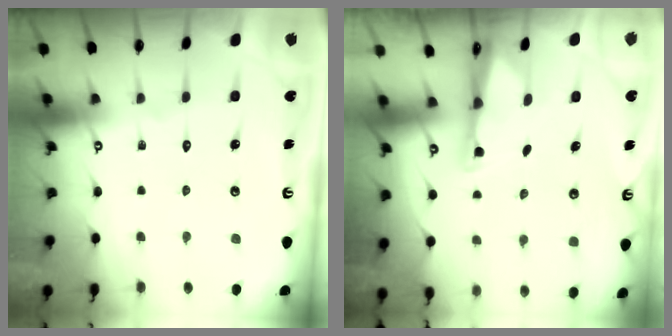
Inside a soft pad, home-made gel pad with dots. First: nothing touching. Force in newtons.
{"total": 1.9, "press": 1.8, "slide": 0.4}